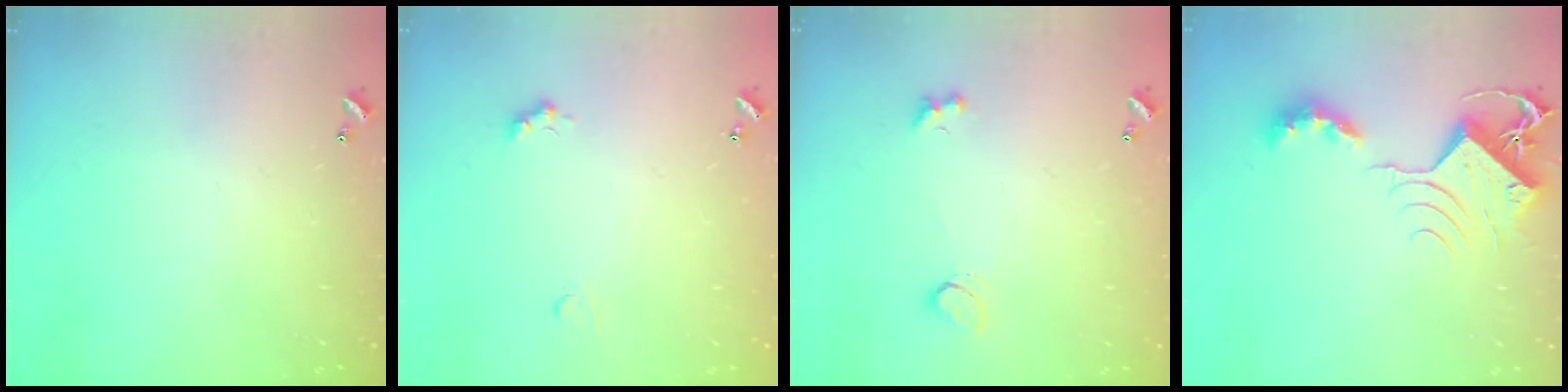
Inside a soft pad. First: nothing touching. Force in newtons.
{"total": 2.4, "press": 2.3, "slide": 0.5}
{"total": 2.3, "press": 1.9, "slide": 1.1}
{"total": 9.5, "press": 9.3, "slide": 1.6}